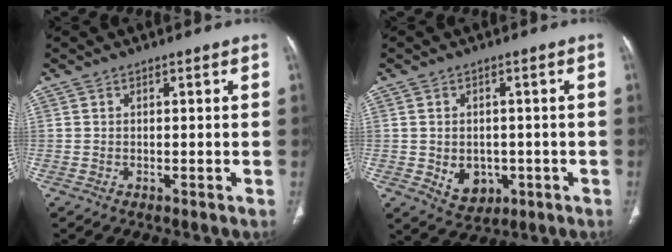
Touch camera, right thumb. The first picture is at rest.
{"total": 6.3, "force": [-1.3, 4.9, 3.6], "torque": [-0.036, 0.004, -0.003]}